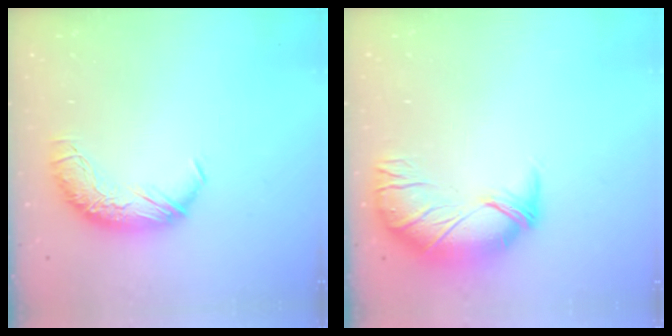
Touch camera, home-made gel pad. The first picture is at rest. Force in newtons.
{"total": 2.8, "press": 0.9, "slide": 2.6}